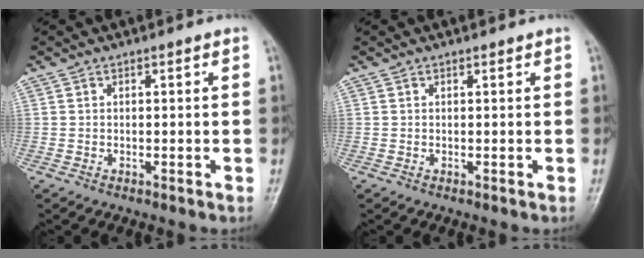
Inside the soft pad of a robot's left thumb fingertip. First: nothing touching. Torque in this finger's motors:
{"motor_torque": [0.00, 0.00, -0.03, -0.02, 0.00]}